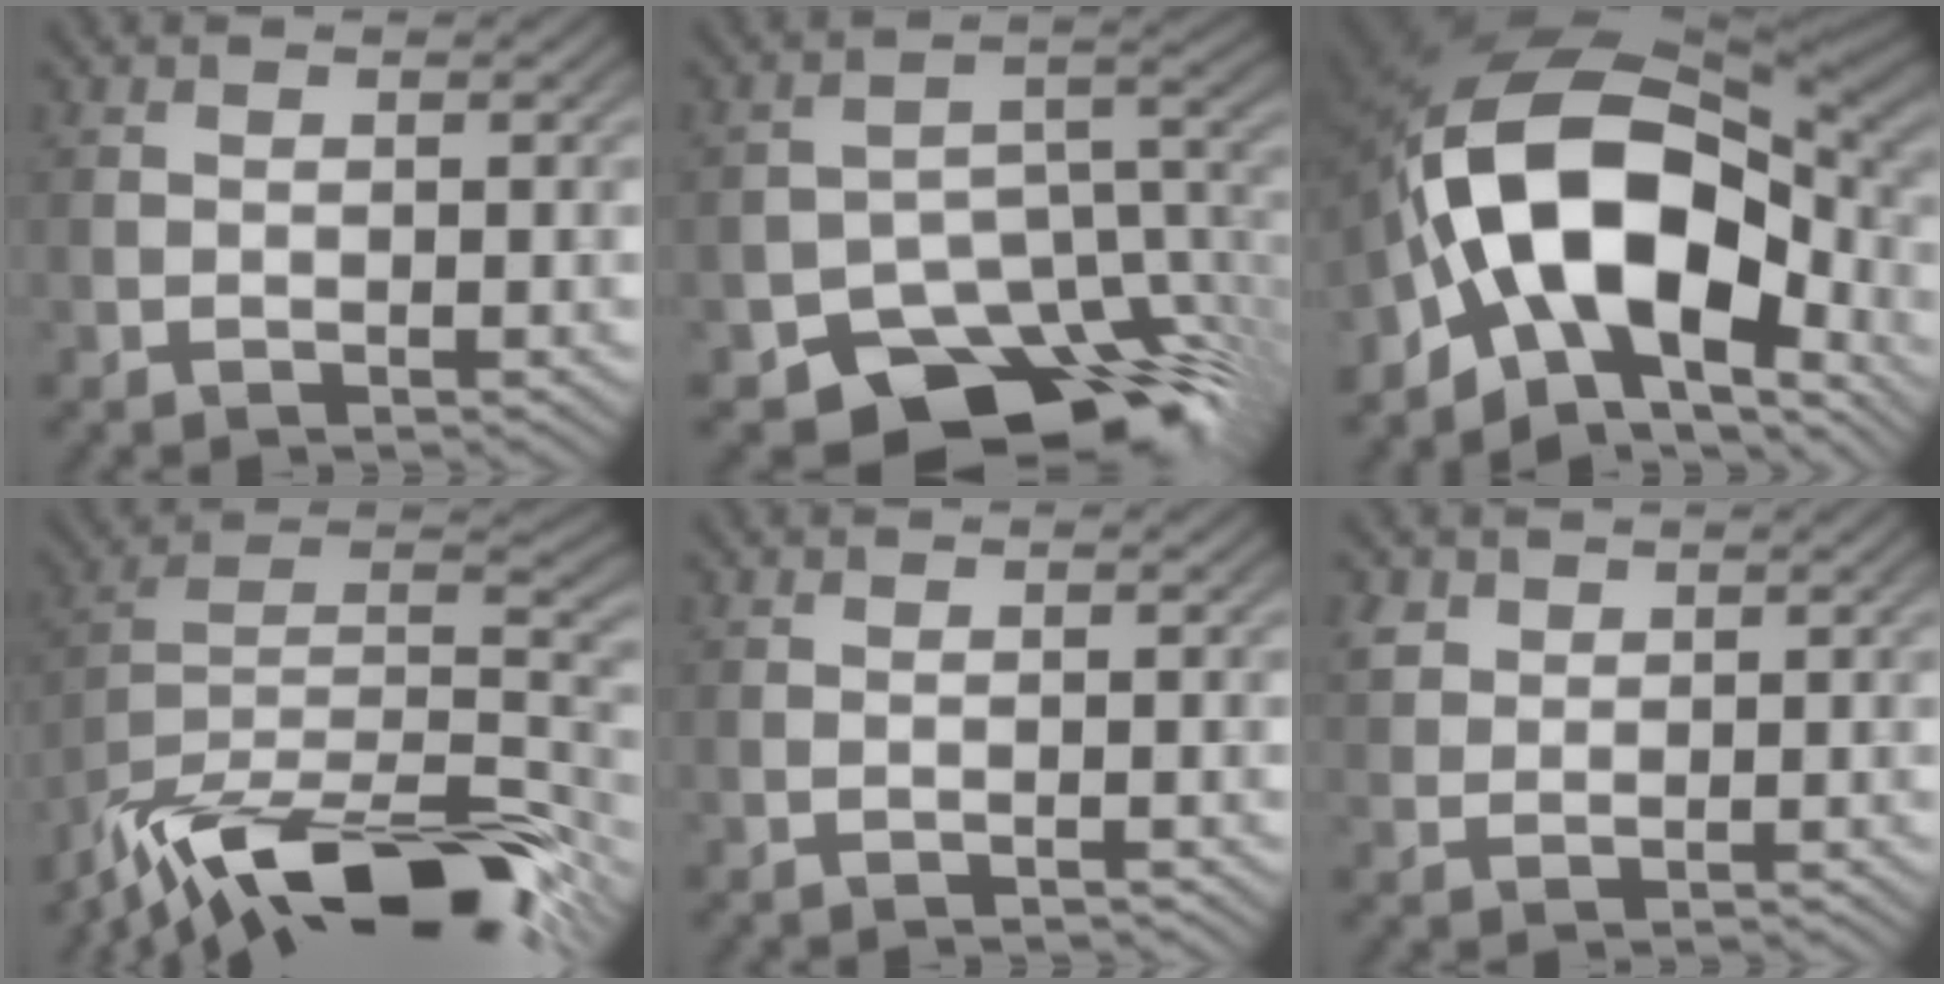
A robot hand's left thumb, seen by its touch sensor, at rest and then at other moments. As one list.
[{"total": 15.1, "force": [-10.4, 8.1, 7.2], "torque": [-0.113, -0.030, -0.145]}, {"total": 17.4, "force": [-4.8, 10.1, 13.4], "torque": [-0.231, 0.005, -0.101]}, {"total": 18.4, "force": [-13.8, 5.8, 10.8], "torque": [-0.222, -0.015, -0.235]}, {"total": 0.7, "force": [-0.5, 0.0, 0.4], "torque": [-0.009, 0.000, -0.009]}, {"total": 2.5, "force": [1.5, 1.8, 0.8], "torque": [-0.028, 0.004, 0.035]}]